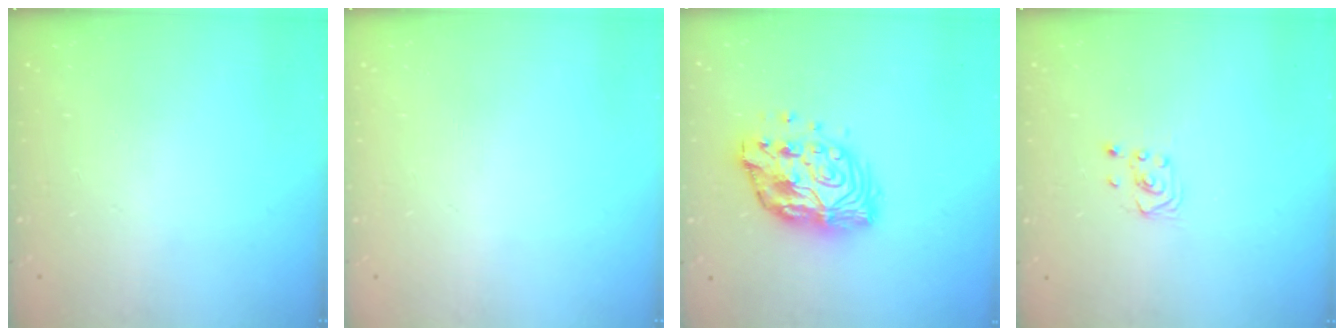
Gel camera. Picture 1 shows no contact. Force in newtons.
{"total": 0.0}
{"total": 14.0, "press": 13.9, "slide": 1.1}
{"total": 3.1, "press": 2.8, "slide": 1.3}